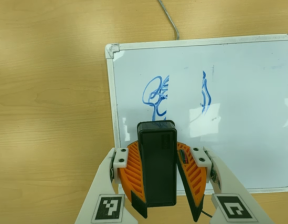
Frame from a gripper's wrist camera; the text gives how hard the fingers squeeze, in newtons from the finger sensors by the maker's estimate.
{"total": 9.0, "left": 9.9, "right": 8.1}